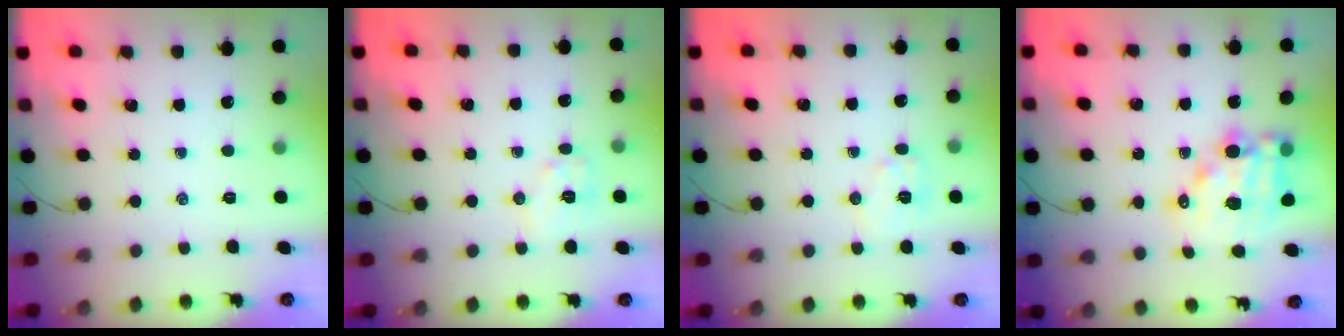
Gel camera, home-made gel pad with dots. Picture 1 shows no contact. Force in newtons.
{"total": 7.1, "press": 7.1, "slide": 0.5}
{"total": 6.8, "press": 6.8, "slide": 0.6}
{"total": 11.9, "press": 11.6, "slide": 2.9}